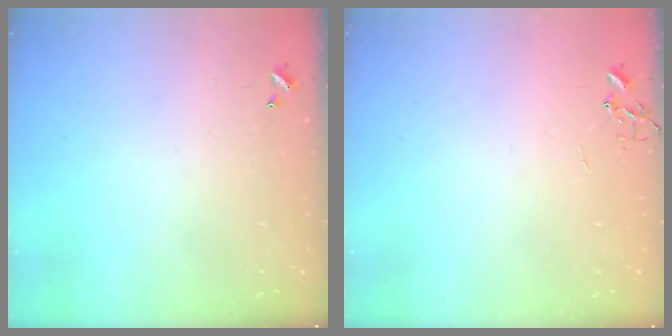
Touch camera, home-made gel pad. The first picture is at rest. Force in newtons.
{"total": 0.0}